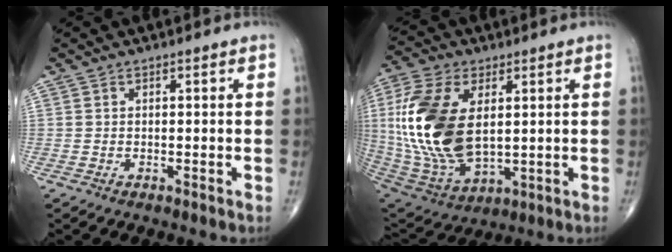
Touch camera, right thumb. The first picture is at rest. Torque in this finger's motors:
{"motor_torque": [-0.91, 2.68, 2.44, 0.33, 0.81]}